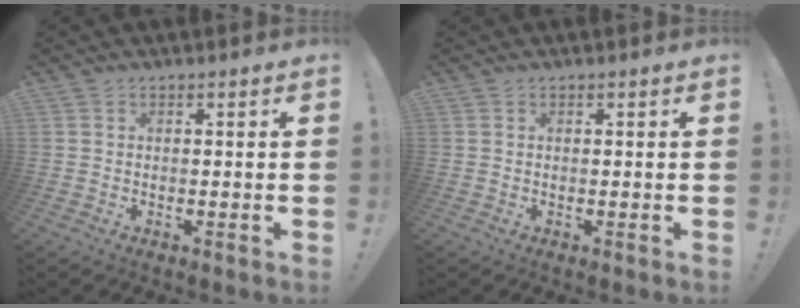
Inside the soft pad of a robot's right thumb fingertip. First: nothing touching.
{"total": 0.0}